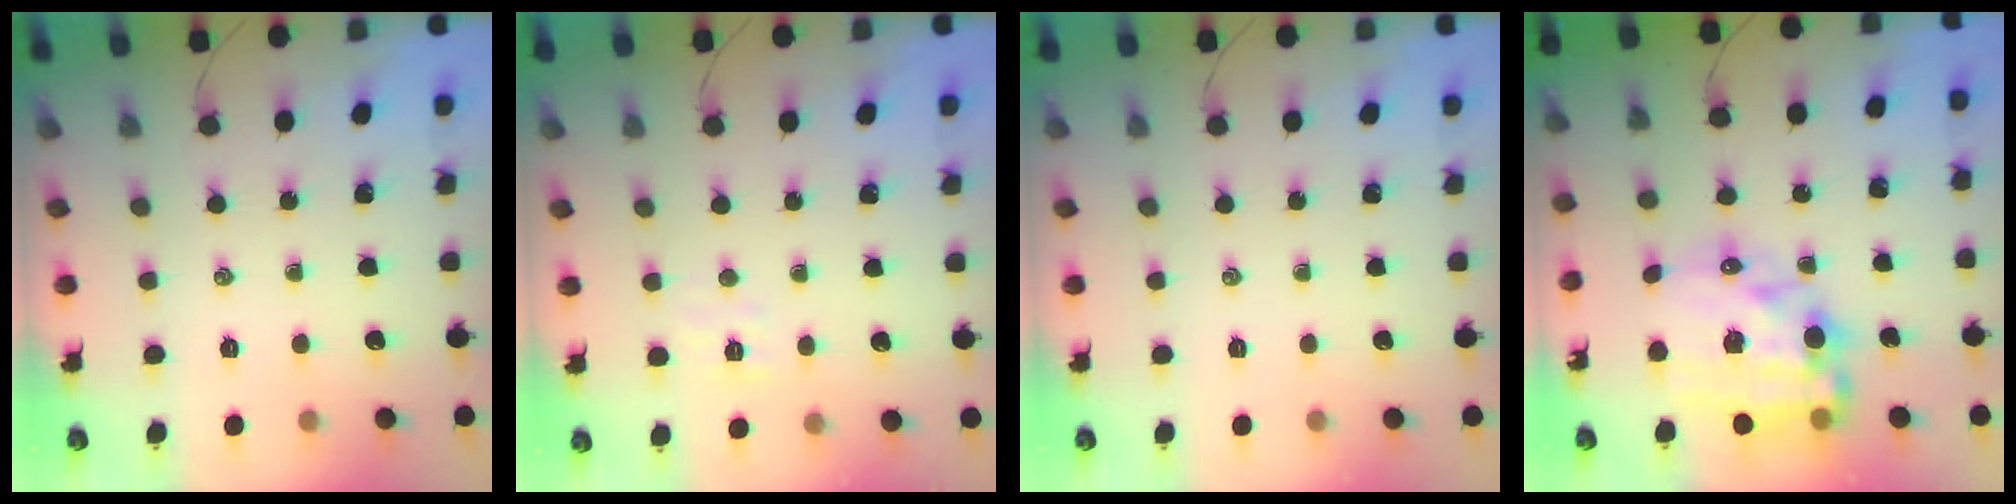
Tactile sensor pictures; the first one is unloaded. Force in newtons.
{"total": 4.7, "press": 4.7, "slide": 0.7}
{"total": 0.0}
{"total": 20.5, "press": 20.1, "slide": 4.4}